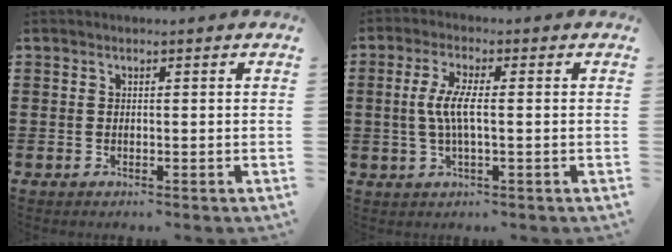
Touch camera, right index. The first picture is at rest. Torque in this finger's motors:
{"motor_torque": [1.48, 0.37, 0.51, 0.21]}